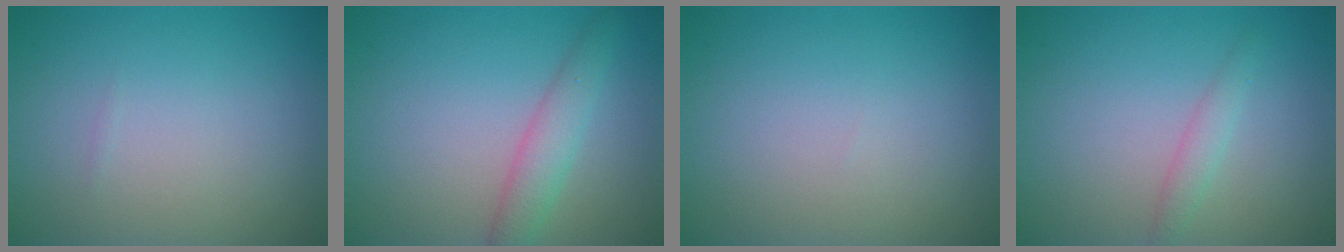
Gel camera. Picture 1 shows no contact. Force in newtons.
{"total": 2.7, "press": 2.7, "slide": 0.2}
{"total": 0.0}
{"total": 1.4, "press": 1.4, "slide": 0.1}